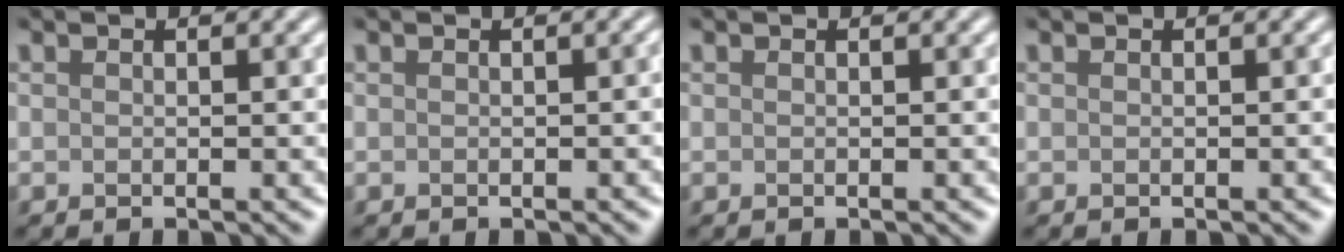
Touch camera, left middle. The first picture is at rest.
{"total": 0.6, "force": [-0.2, 0.1, 0.5], "torque": [-0.006, 0.002, 0.000]}
{"total": 0.0}
{"total": 0.0}